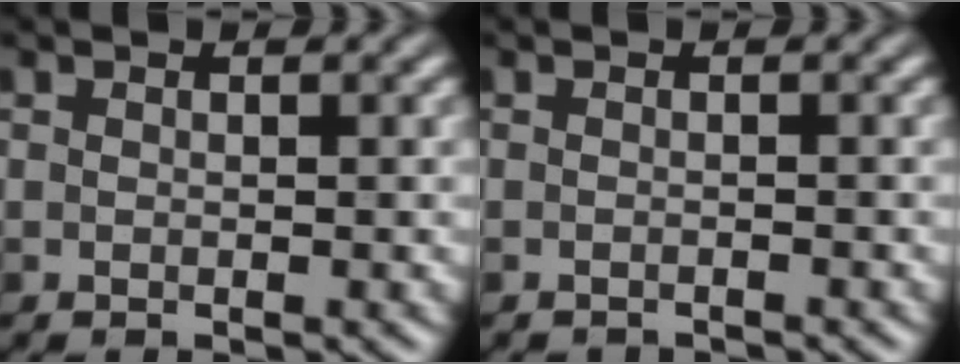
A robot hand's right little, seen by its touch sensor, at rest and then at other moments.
{"total": 1.6, "force": [-1.5, 0.1, 0.1], "torque": [0.006, -0.005, -0.023]}